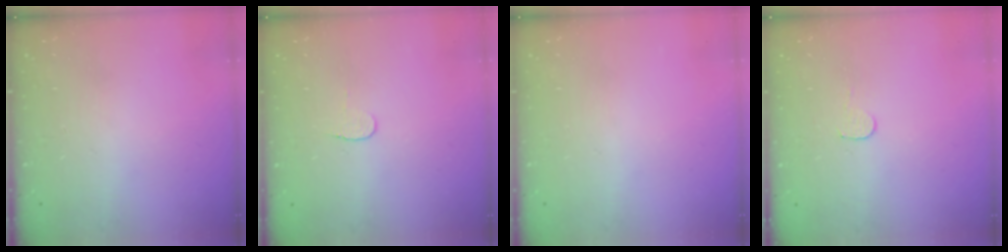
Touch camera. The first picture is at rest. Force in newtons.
{"total": 3.3, "press": 3.3, "slide": 0.3}
{"total": 0.0}
{"total": 3.5, "press": 3.5, "slide": 0.3}